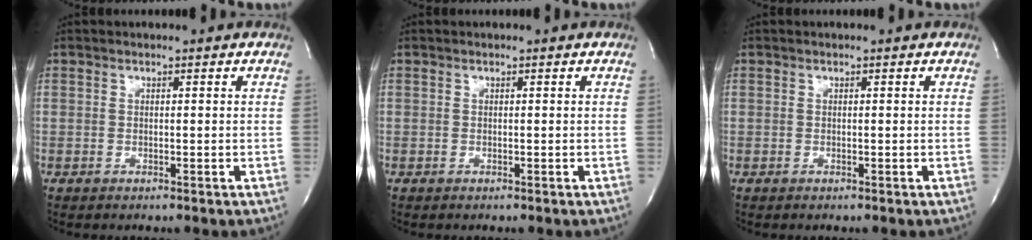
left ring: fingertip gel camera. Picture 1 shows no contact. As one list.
[{"total": 0.0}, {"total": 0.0}]